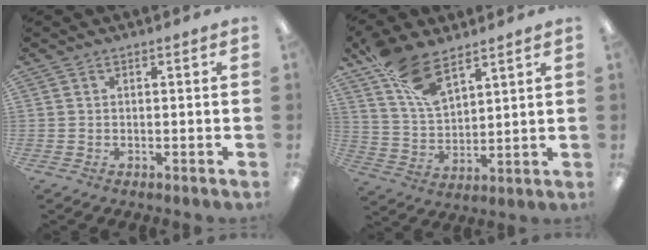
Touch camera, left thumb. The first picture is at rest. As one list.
[{"total": 12.6, "force": [8.8, 5.5, 7.1], "torque": [-0.143, -0.034, 0.165]}]